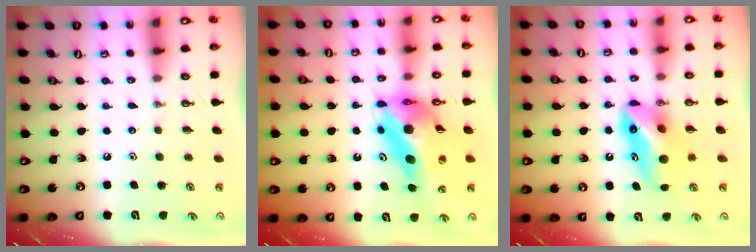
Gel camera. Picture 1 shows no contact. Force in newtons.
{"total": 18.5, "press": 18.4, "slide": 1.9}
{"total": 9.4, "press": 8.7, "slide": 3.6}